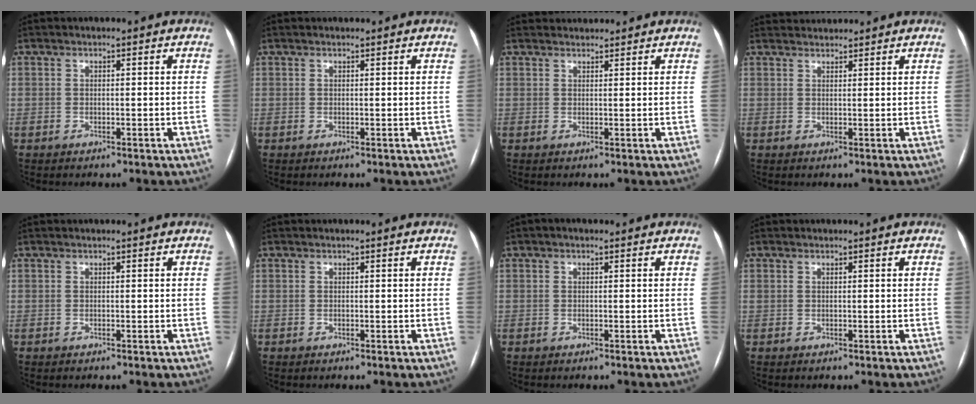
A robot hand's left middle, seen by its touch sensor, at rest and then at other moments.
{"total": 1.0, "force": [1.0, 0.2, 0.3], "torque": [-0.007, 0.019, 0.018]}
{"total": 3.4, "force": [3.3, 0.7, 0.3], "torque": [-0.005, 0.032, 0.051]}
{"total": 3.3, "force": [3.3, 0.3, 0.2], "torque": [-0.006, 0.029, 0.058]}
{"total": 0.0}
{"total": 3.7, "force": [-1.8, -2.8, -1.5], "torque": [0.046, -0.019, -0.034]}
{"total": 0.6, "force": [0.3, 0.3, 0.4], "torque": [-0.009, 0.006, 0.000]}
{"total": 3.4, "force": [-1.7, -2.7, -1.3], "torque": [0.040, -0.017, -0.032]}